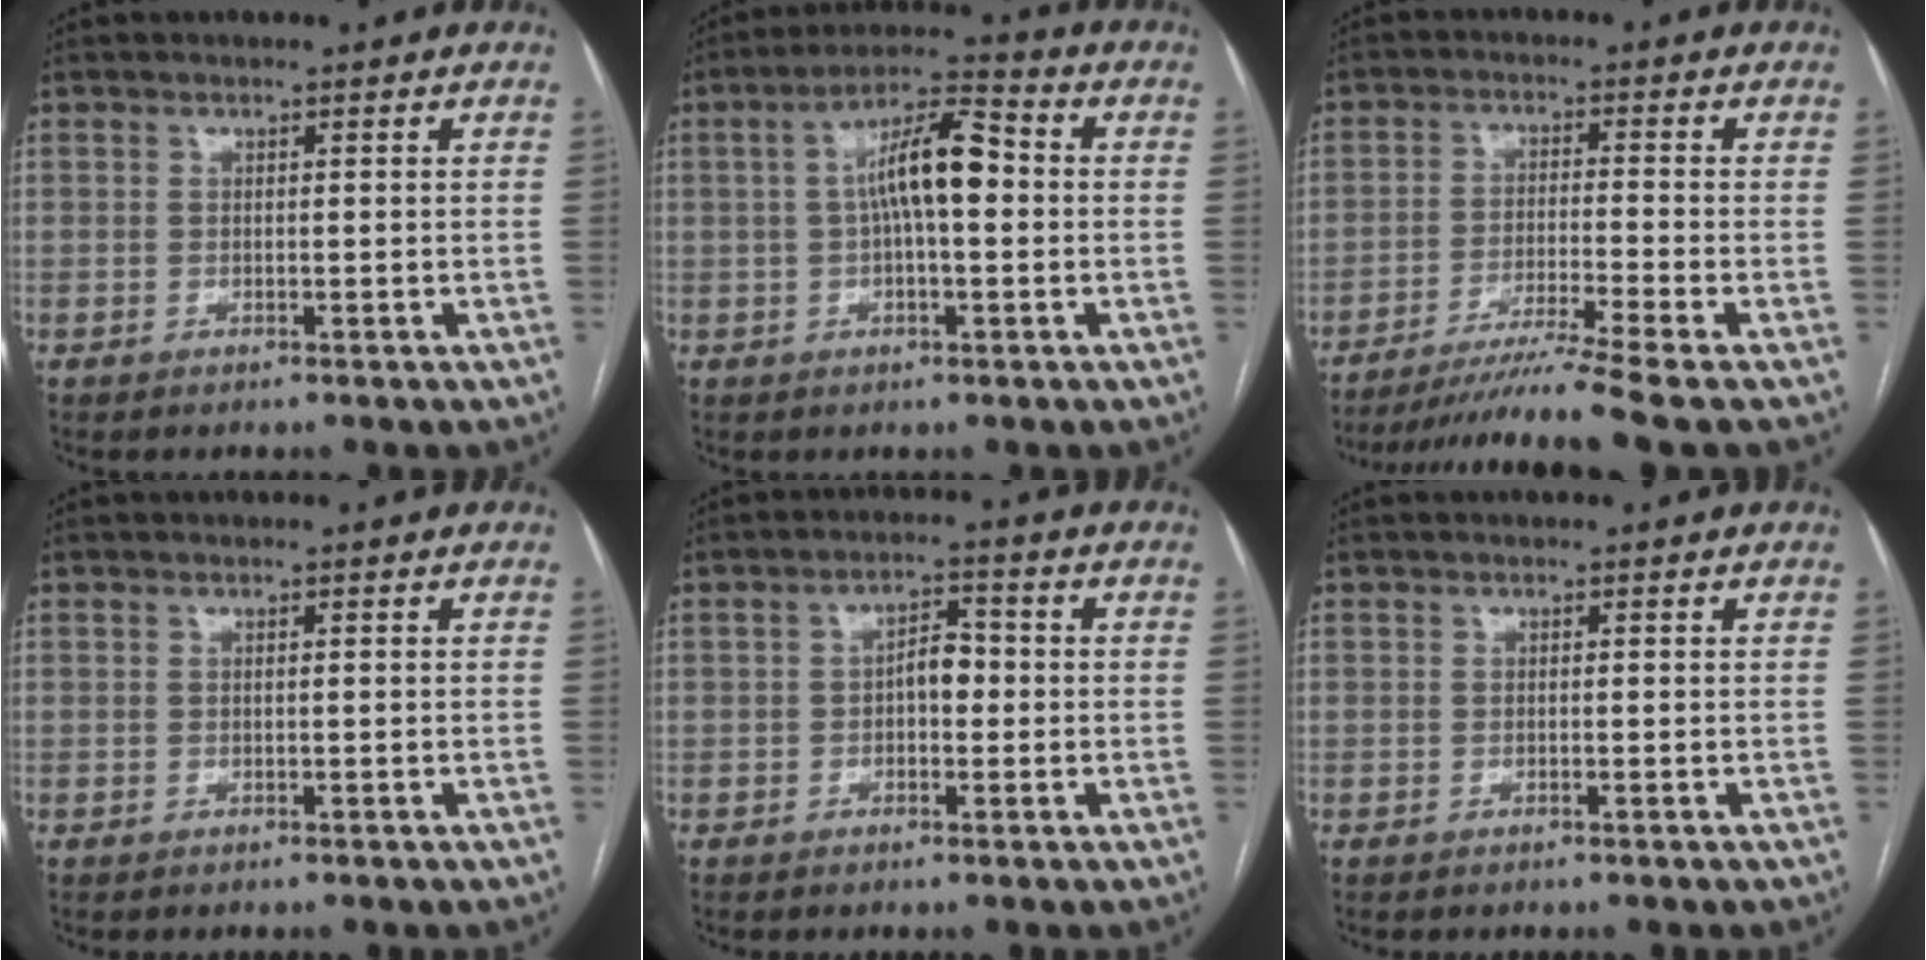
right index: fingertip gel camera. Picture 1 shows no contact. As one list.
[{"total": 9.6, "force": [0.6, 2.4, 9.2], "torque": [-0.170, 0.029, 0.006]}, {"total": 10.4, "force": [-8.5, -3.1, 5.1], "torque": [-0.078, -0.032, -0.143]}, {"total": 0.0}, {"total": 3.8, "force": [-0.4, 1.9, 3.3], "torque": [-0.050, 0.015, -0.009]}, {"total": 0.0}]